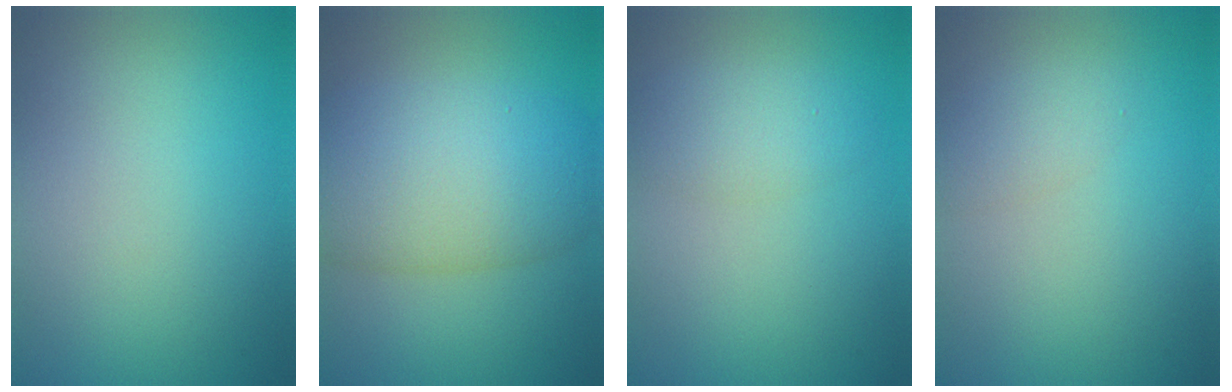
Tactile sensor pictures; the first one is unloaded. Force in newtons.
{"total": 9.6, "press": 9.6, "slide": 0.3}
{"total": 2.5, "press": 2.5, "slide": 0.1}
{"total": 1.7, "press": 1.7, "slide": 0.0}